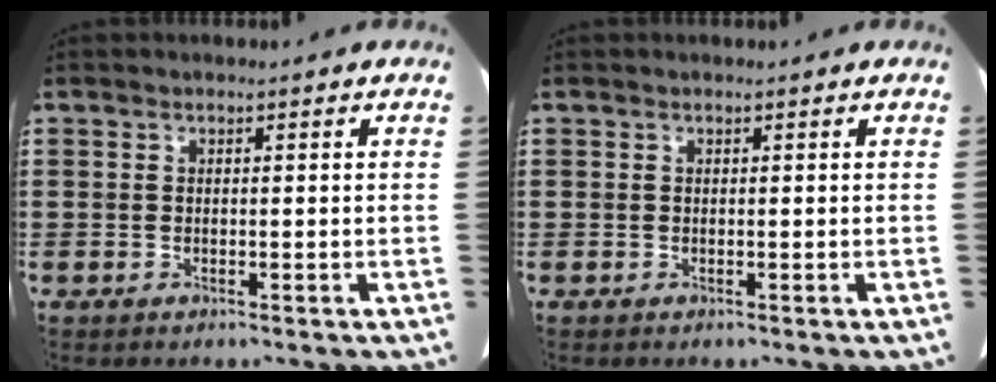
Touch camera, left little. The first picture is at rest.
{"total": 0.0}